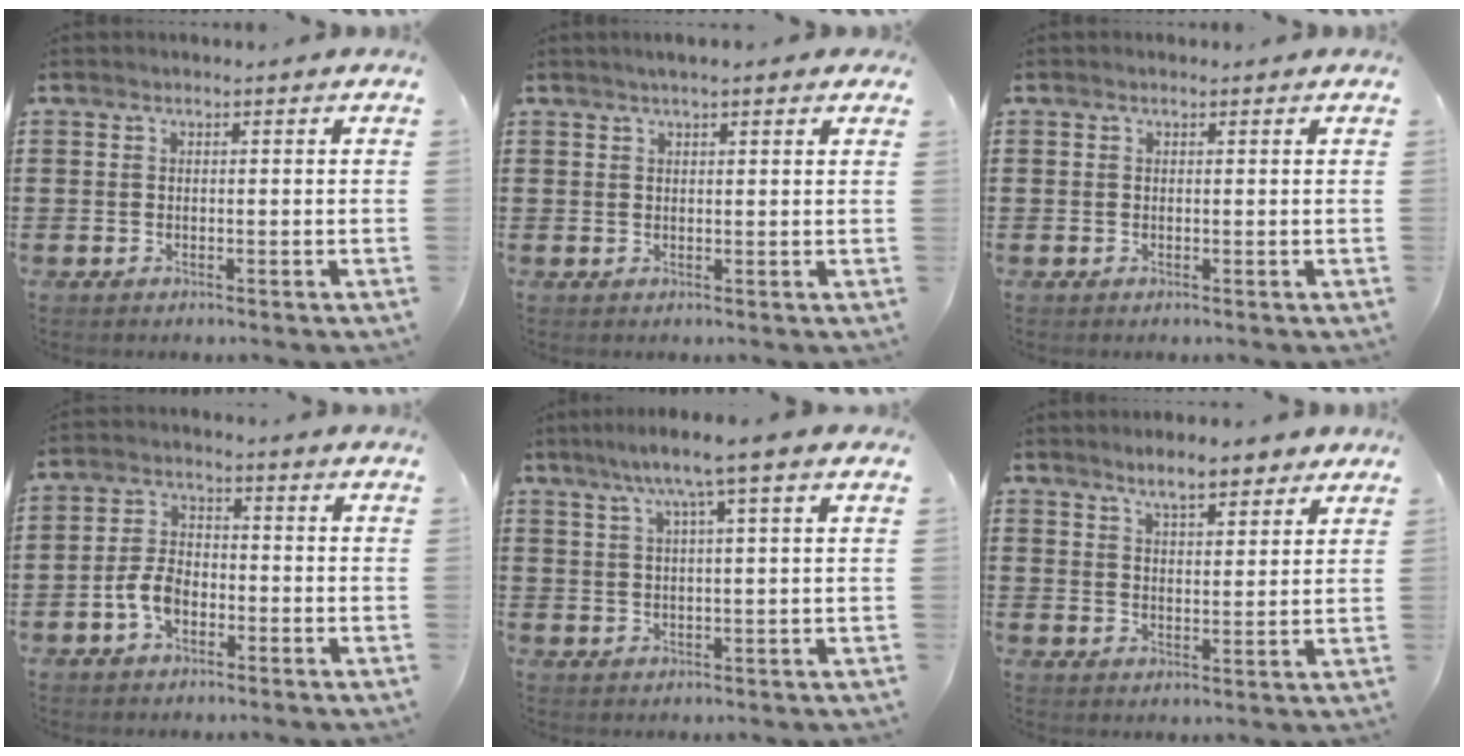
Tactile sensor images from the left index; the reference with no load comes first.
{"total": 1.9, "force": [1.5, 0.4, 1.1], "torque": [-0.025, 0.005, 0.027]}
{"total": 0.0}
{"total": 5.1, "force": [-2.0, 3.0, 3.6], "torque": [-0.091, 0.001, -0.044]}
{"total": 5.5, "force": [2.9, -0.2, 4.7], "torque": [-0.100, 0.000, 0.043]}
{"total": 5.9, "force": [4.9, 1.6, 2.8], "torque": [-0.060, -0.006, 0.088]}